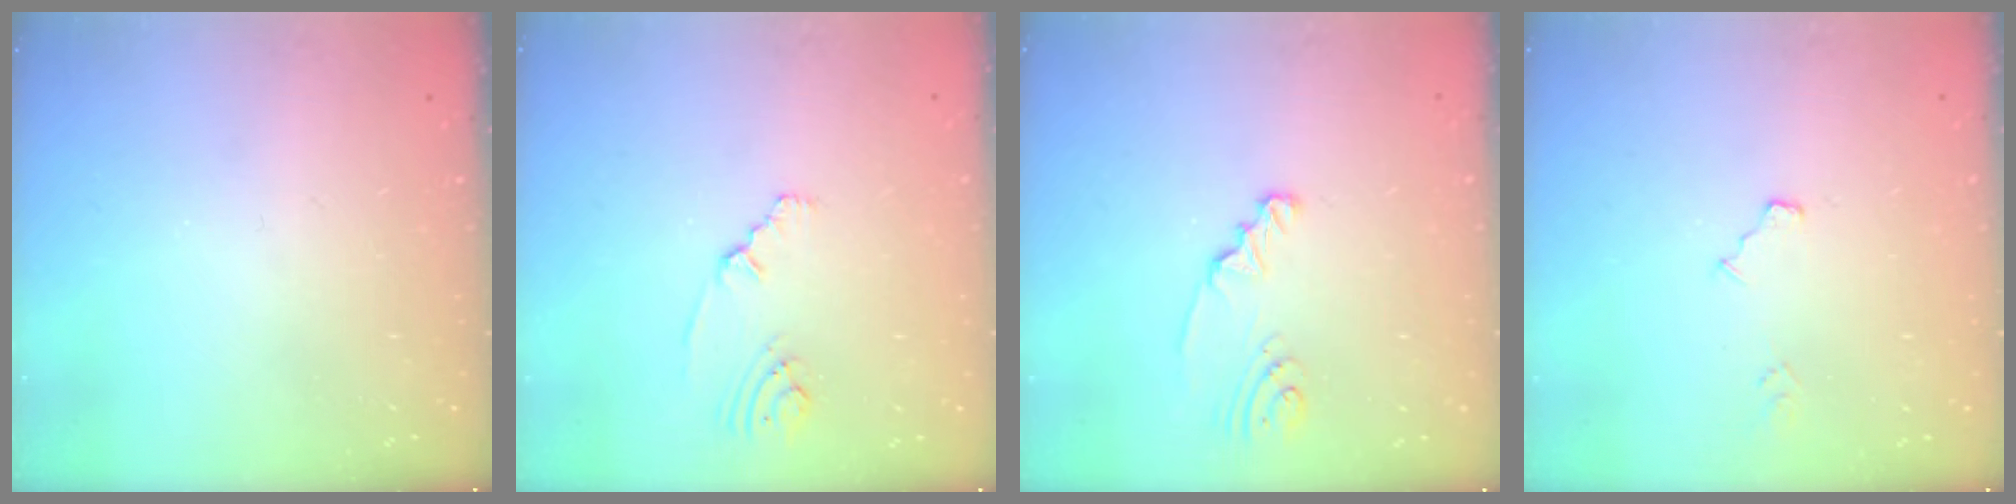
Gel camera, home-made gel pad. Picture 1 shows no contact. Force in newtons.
{"total": 1.8, "press": 1.7, "slide": 0.7}
{"total": 2.5, "press": 2.5, "slide": 0.3}
{"total": 4.4, "press": 4.3, "slide": 0.5}